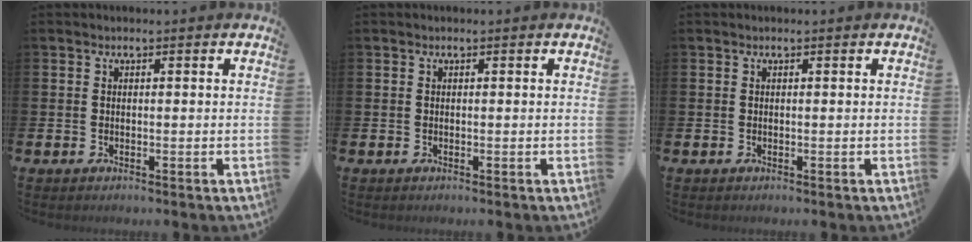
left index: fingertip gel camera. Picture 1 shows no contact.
{"total": 0.0}
{"total": 0.0}